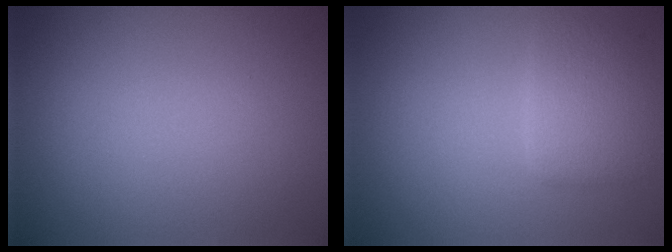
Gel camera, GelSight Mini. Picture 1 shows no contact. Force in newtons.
{"total": 2.8, "press": 2.8, "slide": 0.3}